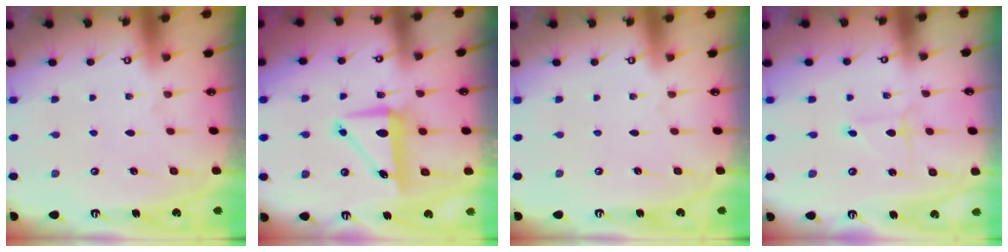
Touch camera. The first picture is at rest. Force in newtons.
{"total": 8.1, "press": 7.8, "slide": 2.2}
{"total": 0.0}
{"total": 0.9, "press": 0.9, "slide": 0.0}